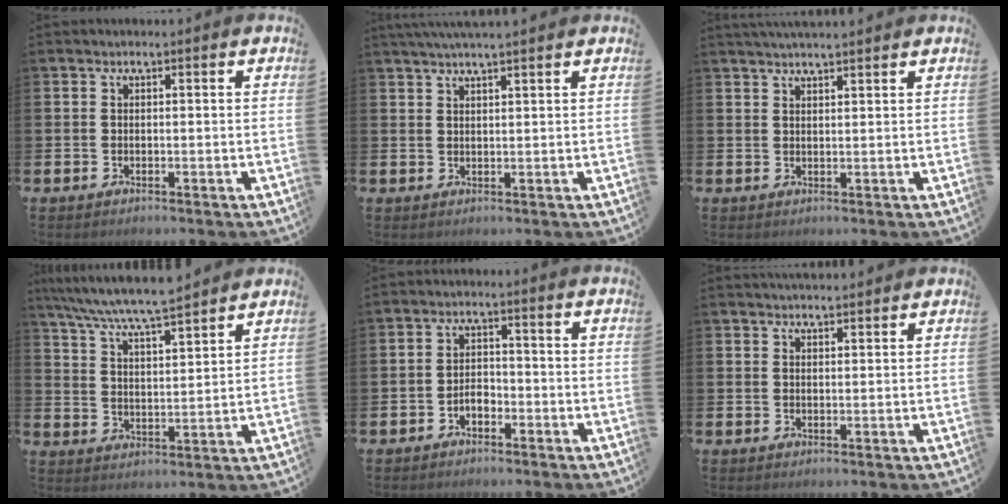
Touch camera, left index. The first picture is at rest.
{"total": 2.7, "force": [2.5, -0.3, 0.9], "torque": [-0.021, -0.004, 0.046]}
{"total": 2.5, "force": [2.4, -0.1, 0.5], "torque": [-0.014, -0.005, 0.044]}
{"total": 7.4, "force": [7.0, 0.0, 2.2], "torque": [-0.073, -0.043, 0.124]}
{"total": 2.2, "force": [-1.4, 1.3, 1.1], "torque": [-0.023, 0.006, -0.030]}
{"total": 2.4, "force": [2.4, 0.2, 0.2], "torque": [0.000, -0.010, 0.041]}